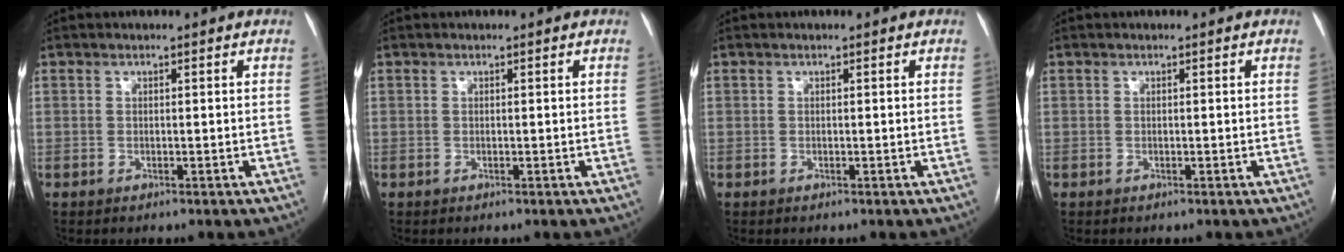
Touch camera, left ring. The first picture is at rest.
{"total": 0.0}
{"total": 0.0}
{"total": 0.0}